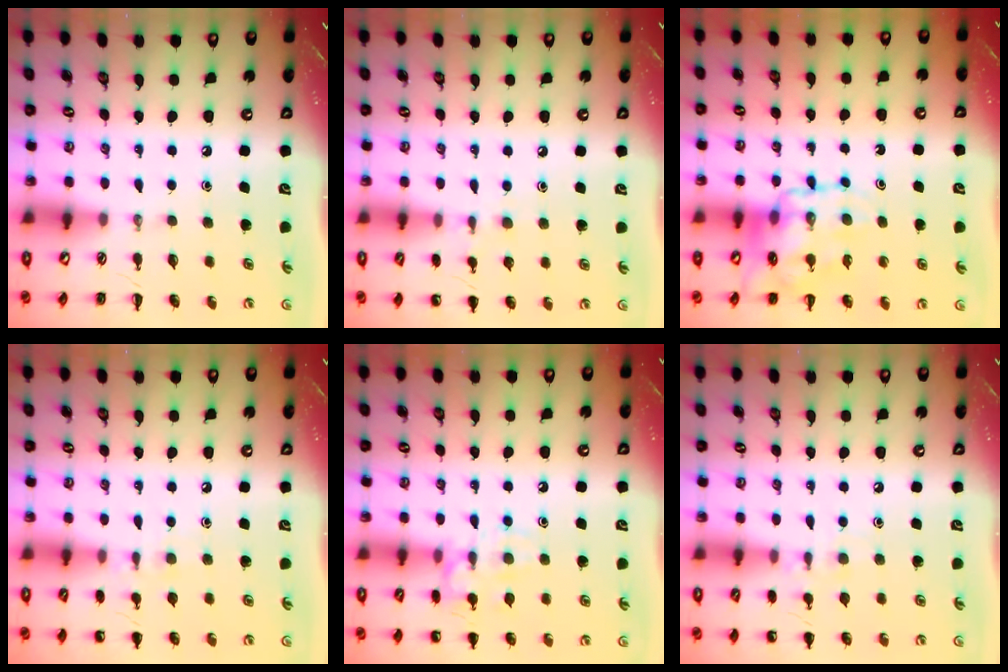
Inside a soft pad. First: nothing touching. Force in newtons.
{"total": 6.3, "press": 6.1, "slide": 1.8}
{"total": 12.7, "press": 12.5, "slide": 2.4}
{"total": 6.9, "press": 6.6, "slide": 1.9}
{"total": 12.0, "press": 11.9, "slide": 0.7}
{"total": 7.7, "press": 7.5, "slide": 2.0}